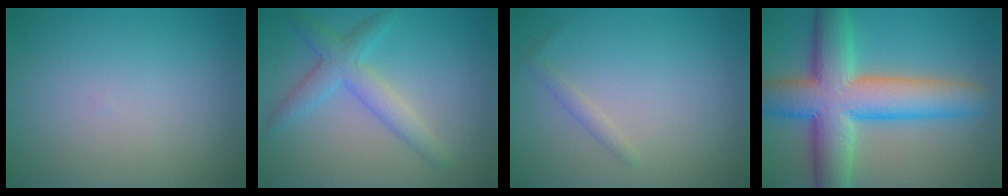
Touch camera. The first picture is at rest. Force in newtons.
{"total": 3.4, "press": 3.4, "slide": 0.1}
{"total": 0.9, "press": 0.9, "slide": 0.1}
{"total": 10.9, "press": 10.9, "slide": 0.4}